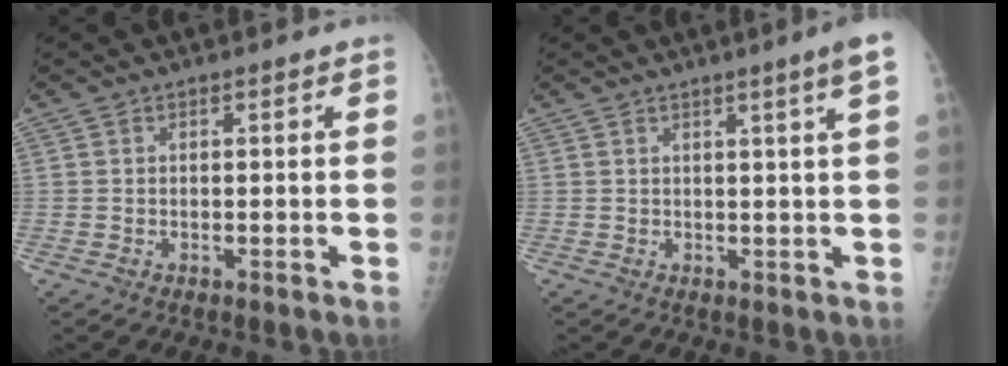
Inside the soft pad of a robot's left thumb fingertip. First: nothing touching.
{"total": 4.3, "force": [2.0, -1.1, 3.6], "torque": [-0.053, -0.010, 0.031]}